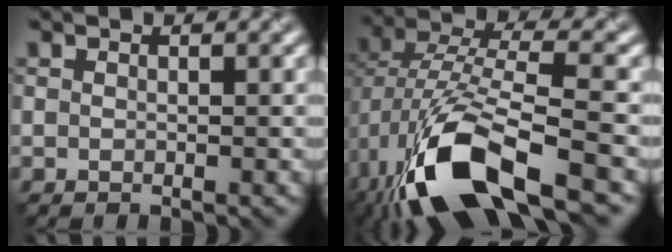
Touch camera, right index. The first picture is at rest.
{"total": 12.4, "force": [-5.8, 4.9, 9.8], "torque": [-0.211, -0.009, -0.108]}